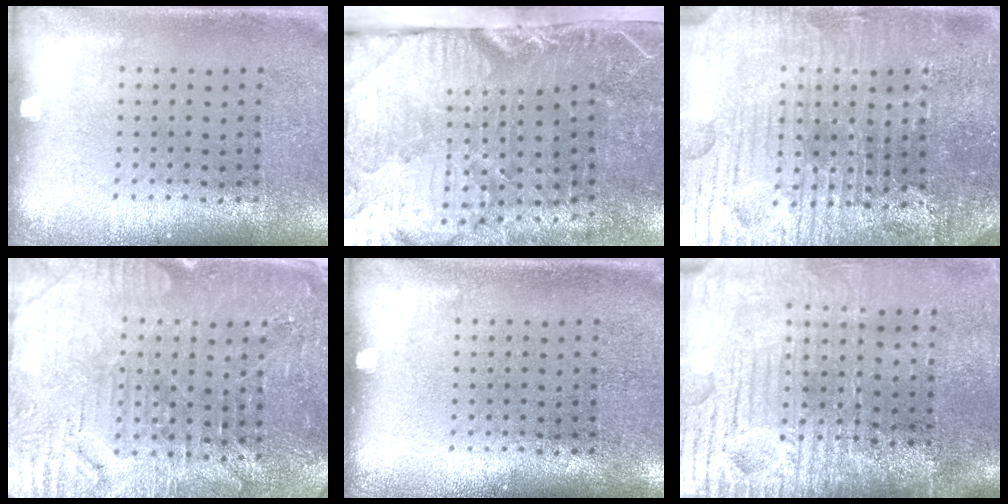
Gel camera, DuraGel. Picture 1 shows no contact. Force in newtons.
{"total": 5.4, "press": 4.4, "slide": 3.0}
{"total": 5.6, "press": 5.3, "slide": 1.8}
{"total": 3.7, "press": 3.6, "slide": 0.6}
{"total": 0.0}
{"total": 4.6, "press": 4.0, "slide": 2.2}